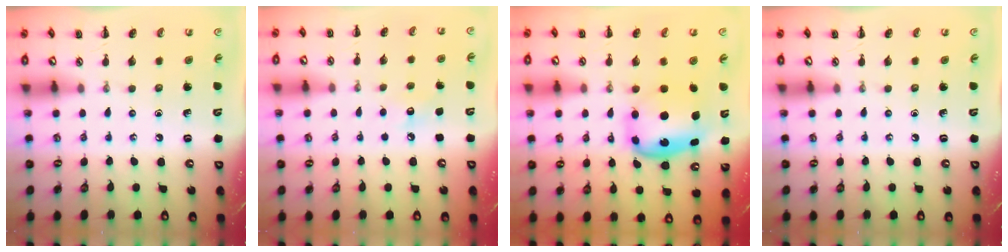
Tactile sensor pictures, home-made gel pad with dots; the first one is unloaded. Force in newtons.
{"total": 5.1, "press": 5.0, "slide": 1.3}
{"total": 6.9, "press": 6.8, "slide": 1.4}
{"total": 0.0}